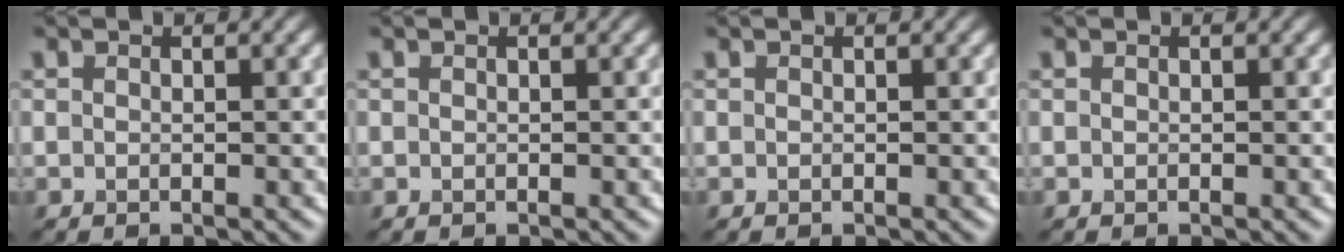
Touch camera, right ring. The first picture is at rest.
{"total": 0.0}
{"total": 0.0}
{"total": 0.0}